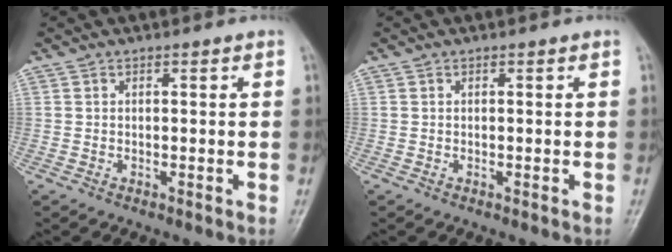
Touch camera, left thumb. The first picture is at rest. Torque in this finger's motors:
{"motor_torque": [0.01, 0.00, -0.06, 0.00, 0.01]}